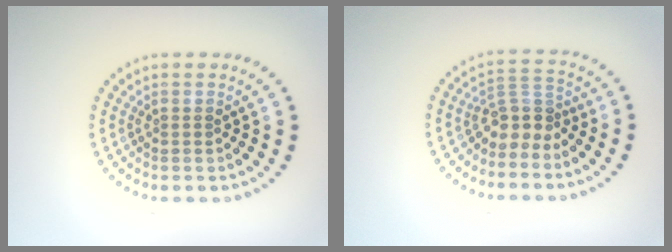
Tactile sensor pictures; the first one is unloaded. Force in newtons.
{"total": 3.0, "press": 2.0, "slide": 2.2}